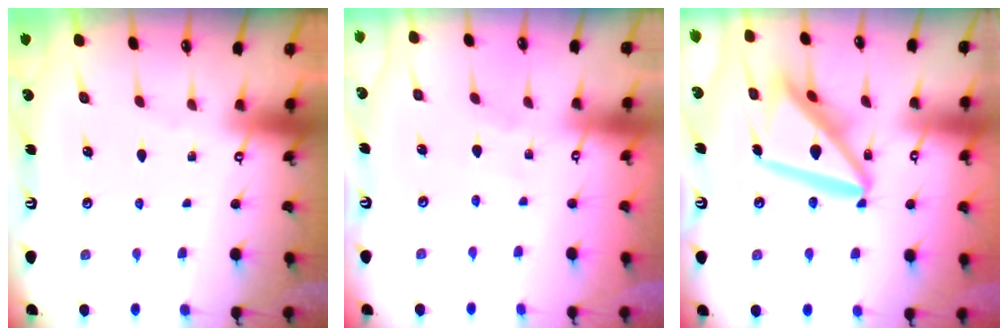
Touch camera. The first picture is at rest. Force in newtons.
{"total": 1.7, "press": 1.7, "slide": 0.2}
{"total": 17.9, "press": 17.8, "slide": 1.9}